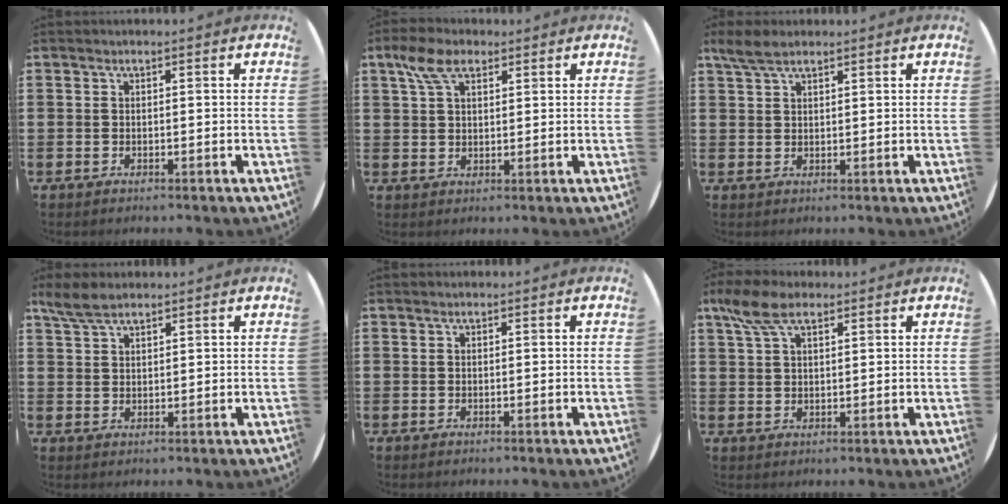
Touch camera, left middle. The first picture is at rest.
{"total": 5.3, "force": [3.2, 2.8, 3.2], "torque": [-0.072, 0.011, 0.060]}
{"total": 3.5, "force": [2.7, 1.2, 1.9], "torque": [-0.035, 0.003, 0.049]}
{"total": 4.1, "force": [3.4, 1.3, 2.0], "torque": [-0.047, 0.001, 0.063]}
{"total": 0.0}
{"total": 6.0, "force": [3.9, 2.7, 3.7], "torque": [-0.081, 0.005, 0.072]}